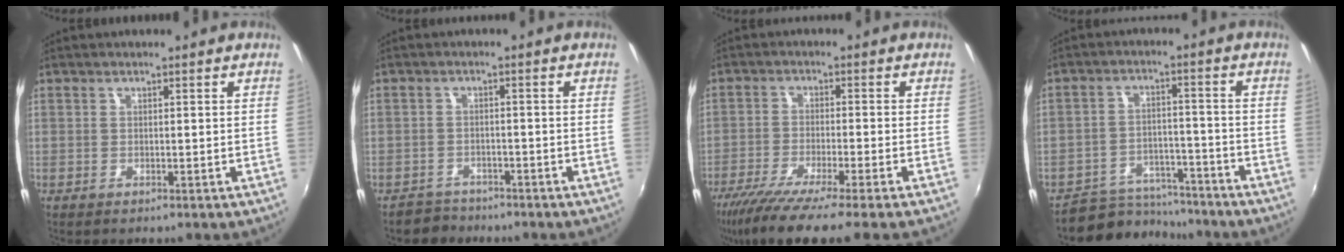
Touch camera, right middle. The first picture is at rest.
{"total": 3.4, "force": [-2.9, 1.8, -0.4], "torque": [-0.005, 0.008, -0.051]}
{"total": 11.6, "force": [-9.4, -1.2, 6.7], "torque": [-0.139, -0.041, -0.155]}
{"total": 8.4, "force": [-7.7, 3.2, 0.4], "torque": [-0.021, 0.019, -0.115]}